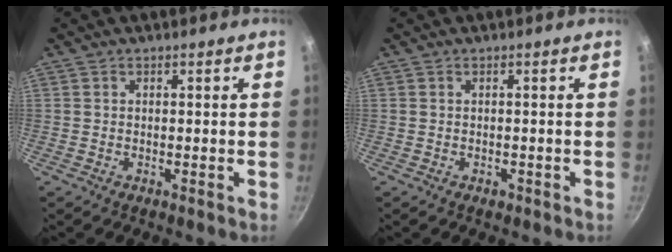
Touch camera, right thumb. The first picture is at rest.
{"total": 0.8, "force": [-0.4, 0.5, 0.4], "torque": [-0.006, 0.003, -0.001]}